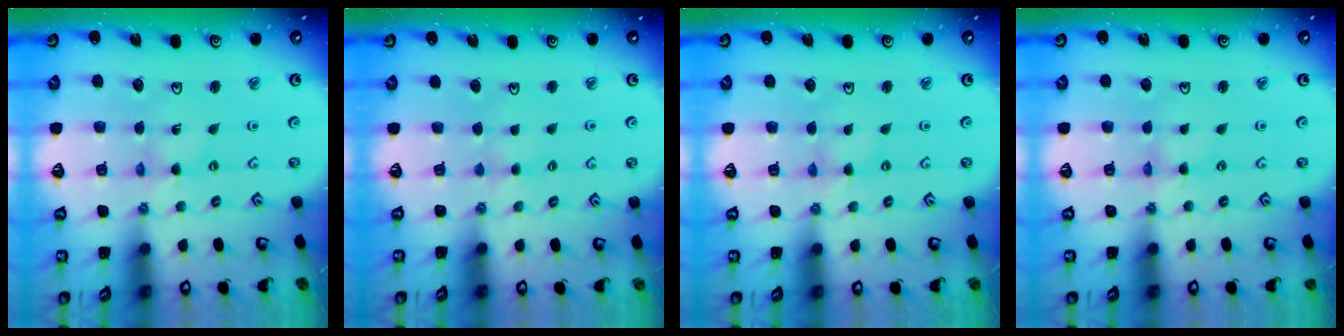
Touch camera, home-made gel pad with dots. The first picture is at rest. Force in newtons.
{"total": 2.2, "press": 2.2, "slide": 0.5}
{"total": 0.0}
{"total": 0.0}